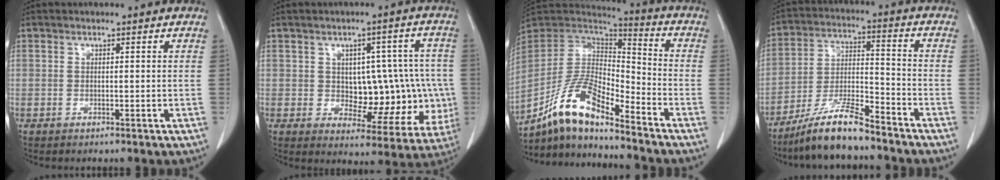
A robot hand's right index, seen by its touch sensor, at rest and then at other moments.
{"total": 13.0, "force": [-0.4, 7.1, 10.9], "torque": [-0.119, 0.029, 0.015]}
{"total": 13.1, "force": [-10.1, 3.0, 7.8], "torque": [-0.157, 0.022, -0.187]}
{"total": 11.1, "force": [-9.0, 1.5, 6.4], "torque": [-0.126, -0.004, -0.167]}